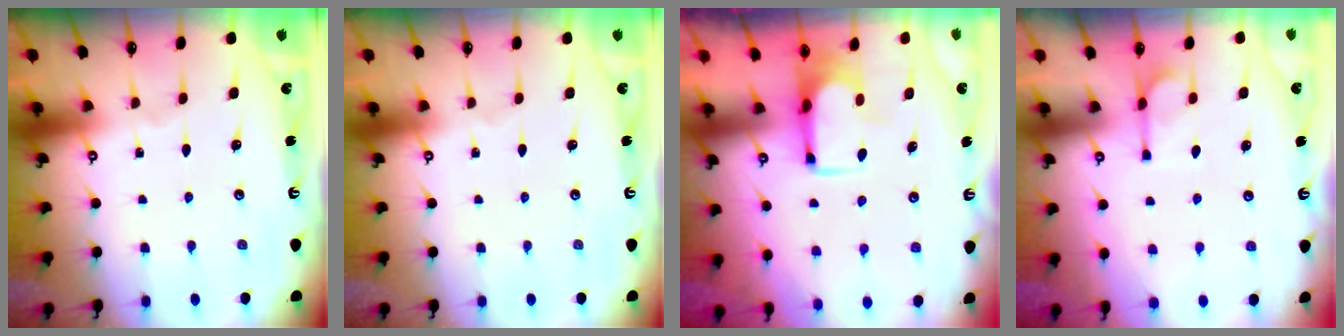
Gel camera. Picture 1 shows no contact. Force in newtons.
{"total": 0.0}
{"total": 3.5, "press": 3.5, "slide": 0.2}
{"total": 5.6, "press": 5.4, "slide": 1.6}